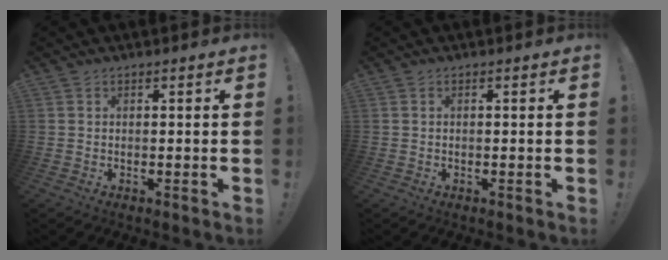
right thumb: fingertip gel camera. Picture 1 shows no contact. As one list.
[{"total": 0.0}]